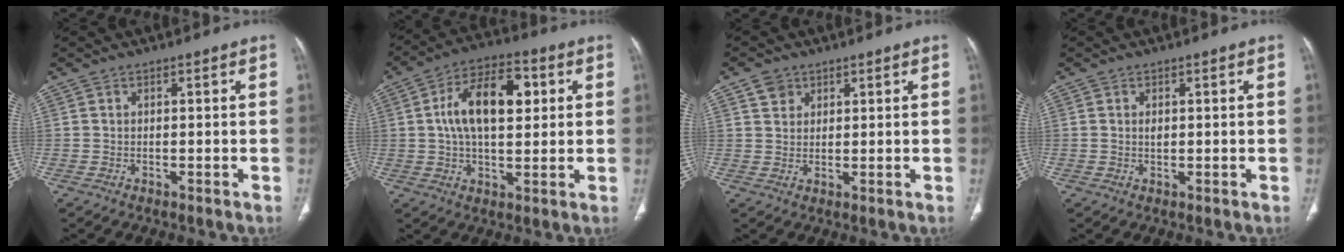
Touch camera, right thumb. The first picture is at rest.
{"total": 14.1, "force": [2.7, 7.4, 11.7], "torque": [-0.187, 0.016, 0.040]}
{"total": 3.2, "force": [1.8, 2.5, 0.8], "torque": [0.002, -0.007, 0.033]}
{"total": 1.0, "force": [0.2, 0.6, 0.8], "torque": [-0.014, 0.000, 0.006]}